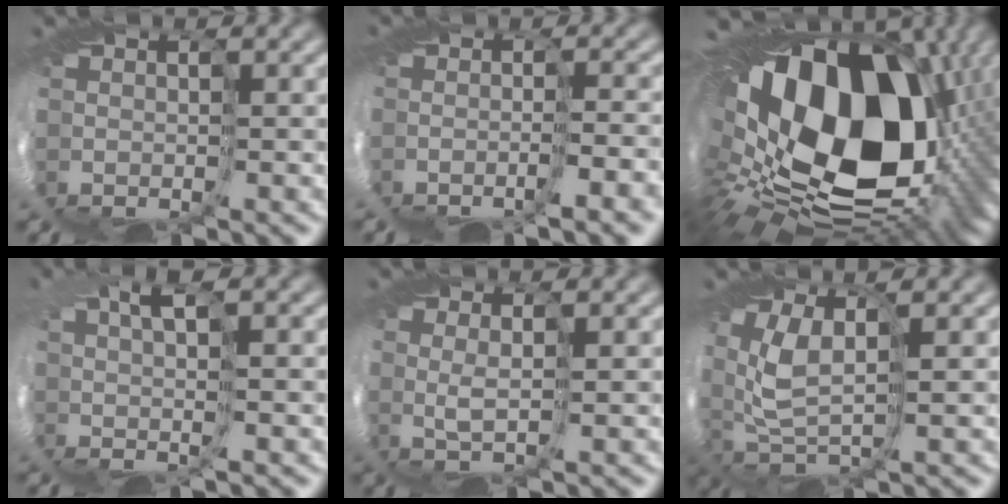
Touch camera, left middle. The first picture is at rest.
{"total": 4.1, "force": [-2.1, 0.1, 3.5], "torque": [-0.050, 0.000, -0.028]}
{"total": 16.9, "force": [3.4, 11.0, 12.4], "torque": [-0.249, -0.019, 0.077]}
{"total": 1.9, "force": [0.4, -1.4, 1.2], "torque": [-0.030, -0.001, 0.005]}
{"total": 1.1, "force": [0.5, -0.9, 0.4], "torque": [-0.027, 0.002, 0.006]}
{"total": 4.2, "force": [1.0, 2.1, 3.5], "torque": [-0.120, -0.003, 0.018]}